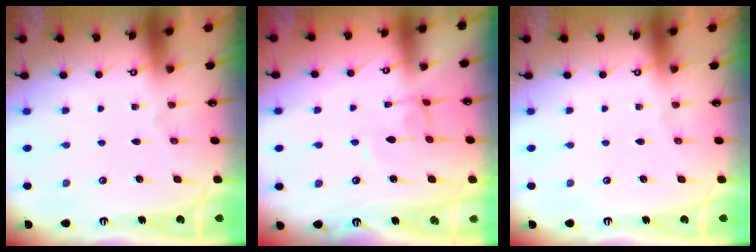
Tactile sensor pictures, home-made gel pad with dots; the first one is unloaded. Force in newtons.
{"total": 1.9, "press": 1.9, "slide": 0.2}
{"total": 0.0}